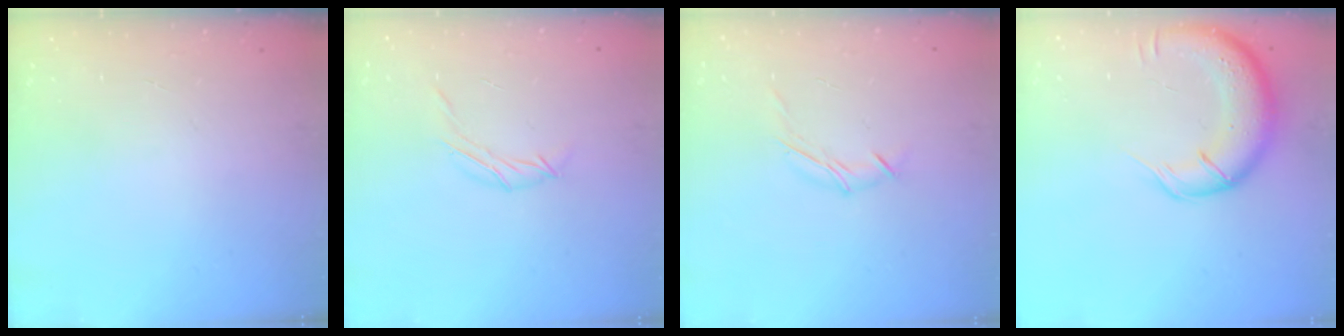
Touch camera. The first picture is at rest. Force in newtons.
{"total": 6.1, "press": 5.9, "slide": 1.4}
{"total": 5.7, "press": 5.6, "slide": 0.7}
{"total": 14.0, "press": 13.7, "slide": 2.9}